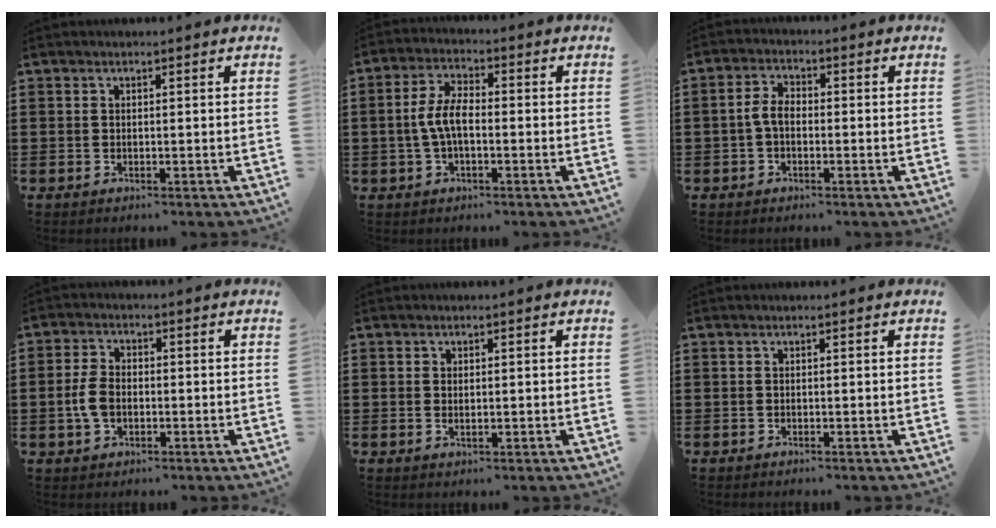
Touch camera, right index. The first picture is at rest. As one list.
[{"total": 5.3, "force": [-0.6, 2.0, 4.9], "torque": [-0.111, -0.002, -0.017]}, {"total": 3.2, "force": [-0.6, 1.5, 2.8], "torque": [-0.070, -0.003, -0.017]}, {"total": 4.1, "force": [-0.7, 2.3, 3.3], "torque": [-0.085, -0.006, -0.018]}, {"total": 0.8, "force": [0.0, 0.2, 0.7], "torque": [-0.016, 0.001, 0.000]}, {"total": 0.0}]